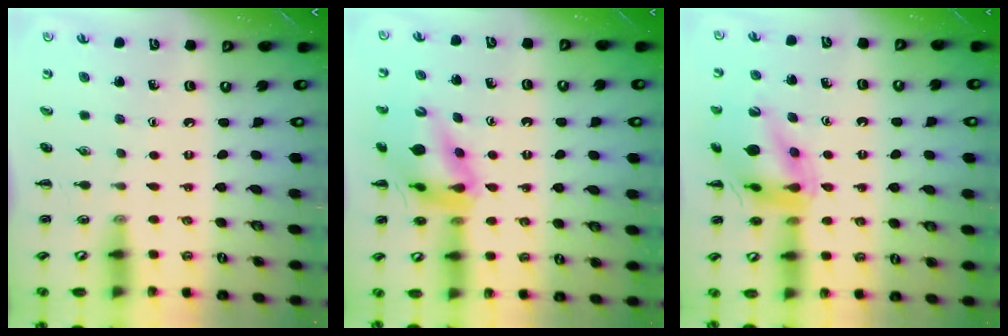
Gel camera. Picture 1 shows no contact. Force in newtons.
{"total": 13.1, "press": 12.7, "slide": 3.0}
{"total": 14.9, "press": 14.8, "slide": 1.7}